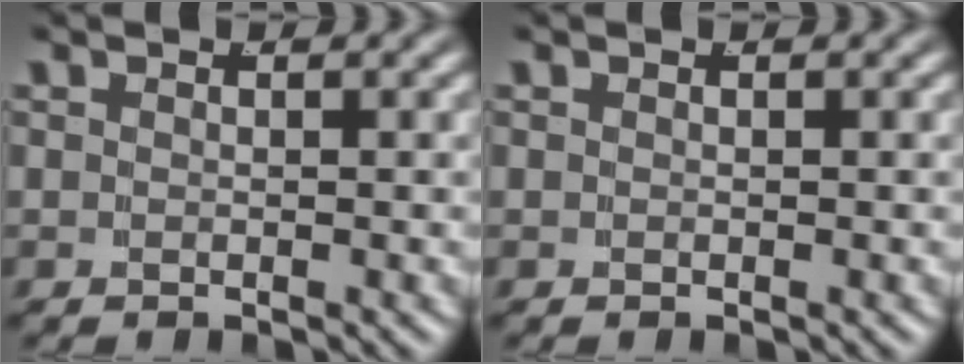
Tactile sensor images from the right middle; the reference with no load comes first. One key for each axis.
{"total": 0.0}